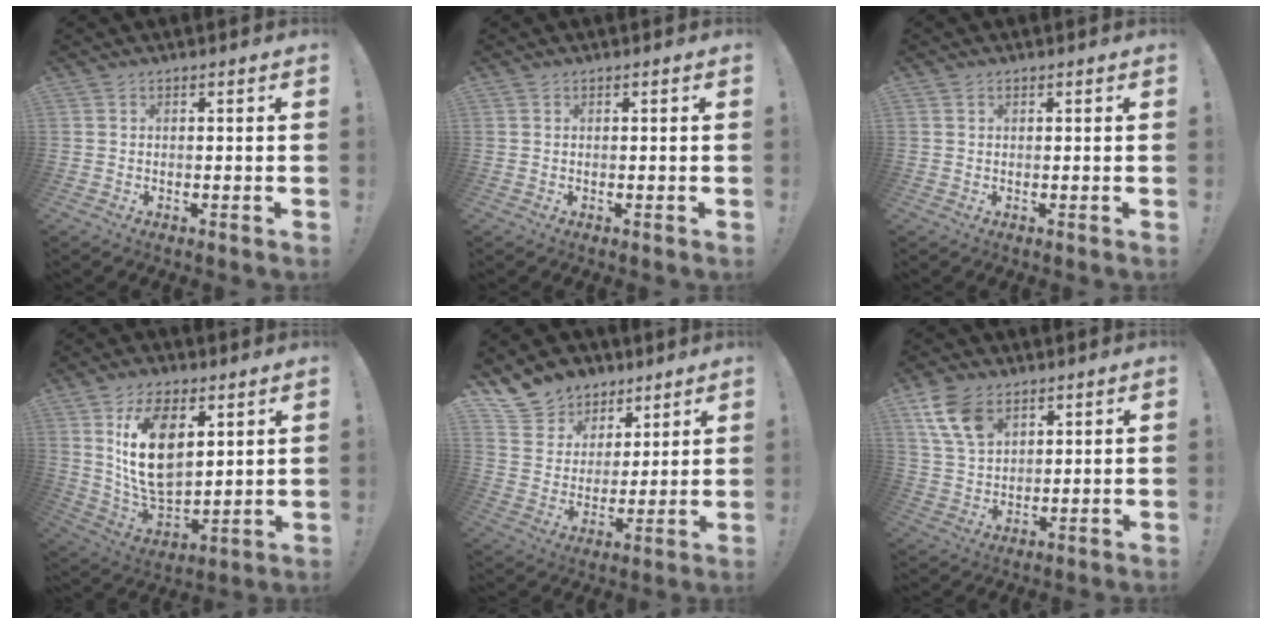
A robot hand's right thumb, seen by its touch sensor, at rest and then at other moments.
{"total": 0.0}
{"total": 0.7, "force": [0.4, 0.5, 0.0], "torque": [0.000, 0.000, 0.008]}
{"total": 16.8, "force": [6.5, 10.1, 11.8], "torque": [-0.221, -0.037, 0.113]}
{"total": 11.9, "force": [8.3, 8.4, 2.0], "torque": [-0.042, -0.061, 0.164]}
{"total": 11.5, "force": [6.3, 7.0, 6.5], "torque": [-0.128, -0.020, 0.125]}